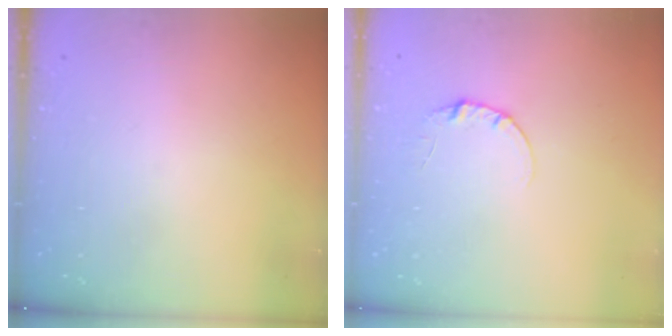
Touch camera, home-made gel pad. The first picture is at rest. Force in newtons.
{"total": 3.3, "press": 3.3, "slide": 0.4}